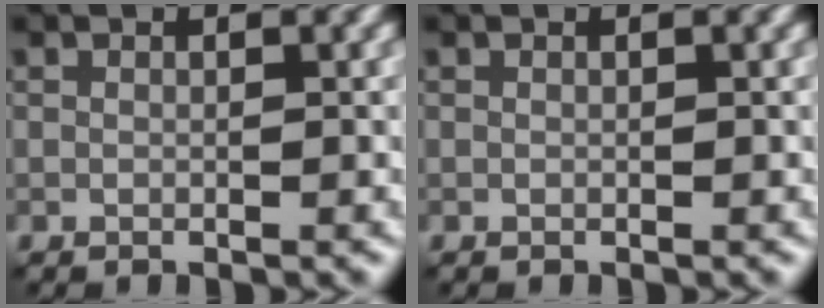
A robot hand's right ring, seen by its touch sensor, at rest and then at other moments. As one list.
[{"total": 0.0}]